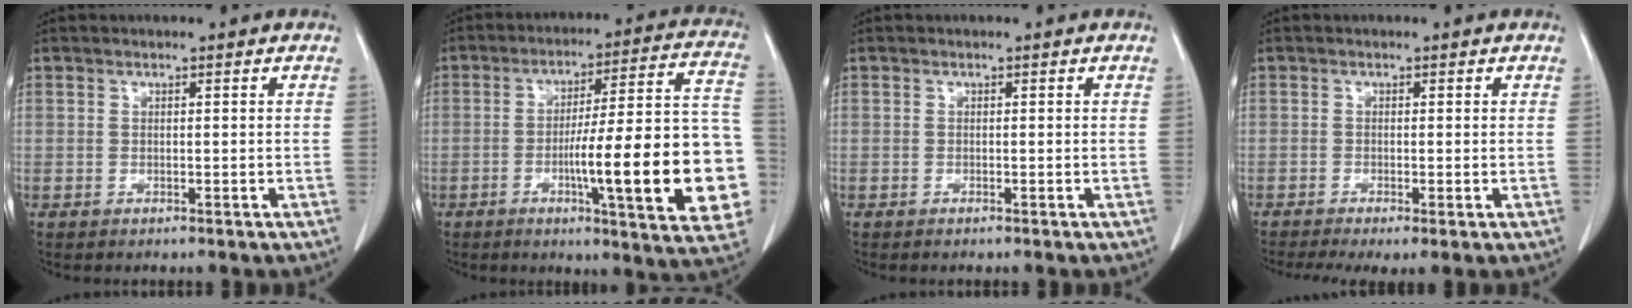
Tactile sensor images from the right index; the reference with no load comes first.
{"total": 23.0, "force": [-5.3, 2.6, 22.2], "torque": [-0.218, 0.020, -0.065]}
{"total": 0.0}
{"total": 4.6, "force": [-2.5, 1.5, 3.6], "torque": [-0.062, -0.013, -0.045]}